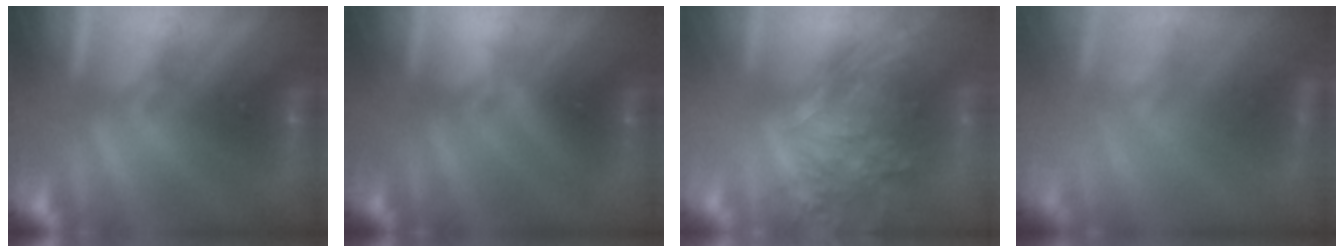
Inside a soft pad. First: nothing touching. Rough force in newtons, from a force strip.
{"total": 2.9}
{"total": 5.9}
{"total": 3.7}